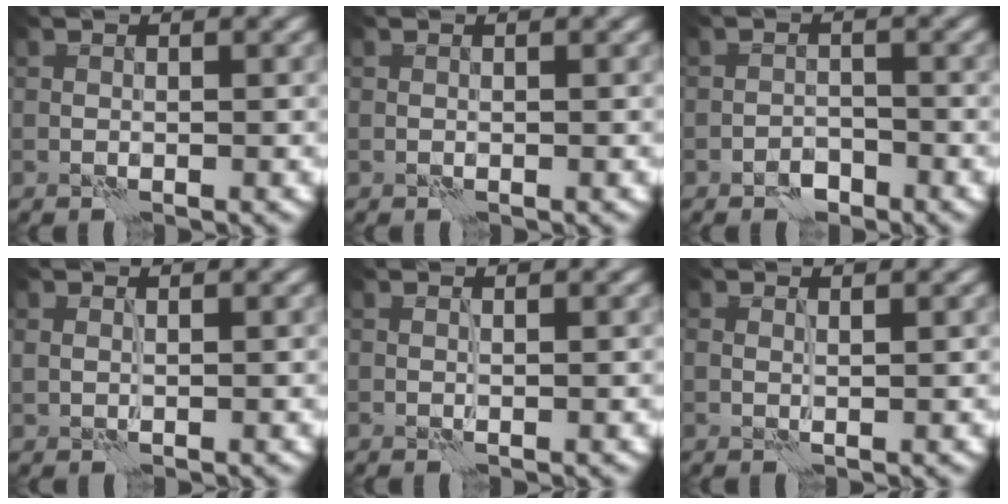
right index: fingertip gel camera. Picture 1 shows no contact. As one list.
[{"total": 0.0}, {"total": 1.6, "force": [-1.3, 0.7, 0.4], "torque": [-0.002, 0.007, -0.025]}, {"total": 0.7, "force": [0.4, 0.5, 0.3], "torque": [-0.010, 0.002, 0.012]}, {"total": 0.0}, {"total": 0.8, "force": [0.5, 0.4, 0.5], "torque": [-0.009, 0.000, 0.010]}]